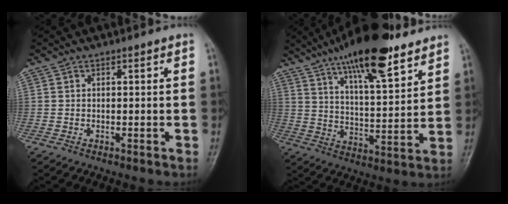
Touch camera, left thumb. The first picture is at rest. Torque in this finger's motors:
{"motor_torque": [1.01, -0.27, 1.53, -1.24, 0.27]}